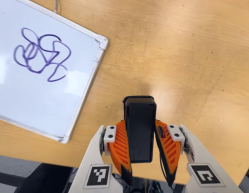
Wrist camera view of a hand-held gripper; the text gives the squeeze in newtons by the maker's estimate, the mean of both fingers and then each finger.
{"total": 4.8, "left": 3.6, "right": 6.0}